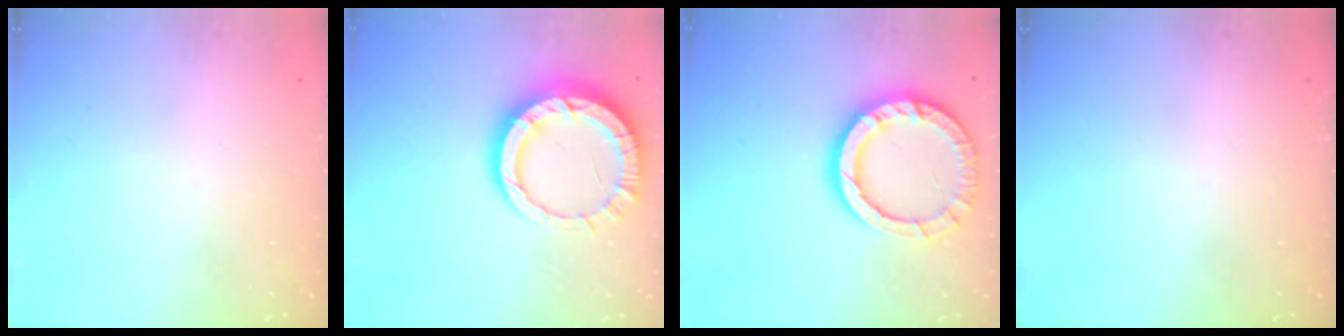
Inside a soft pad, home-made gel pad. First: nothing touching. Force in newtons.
{"total": 12.6, "press": 12.6, "slide": 1.1}
{"total": 14.0, "press": 14.0, "slide": 1.2}
{"total": 0.0}